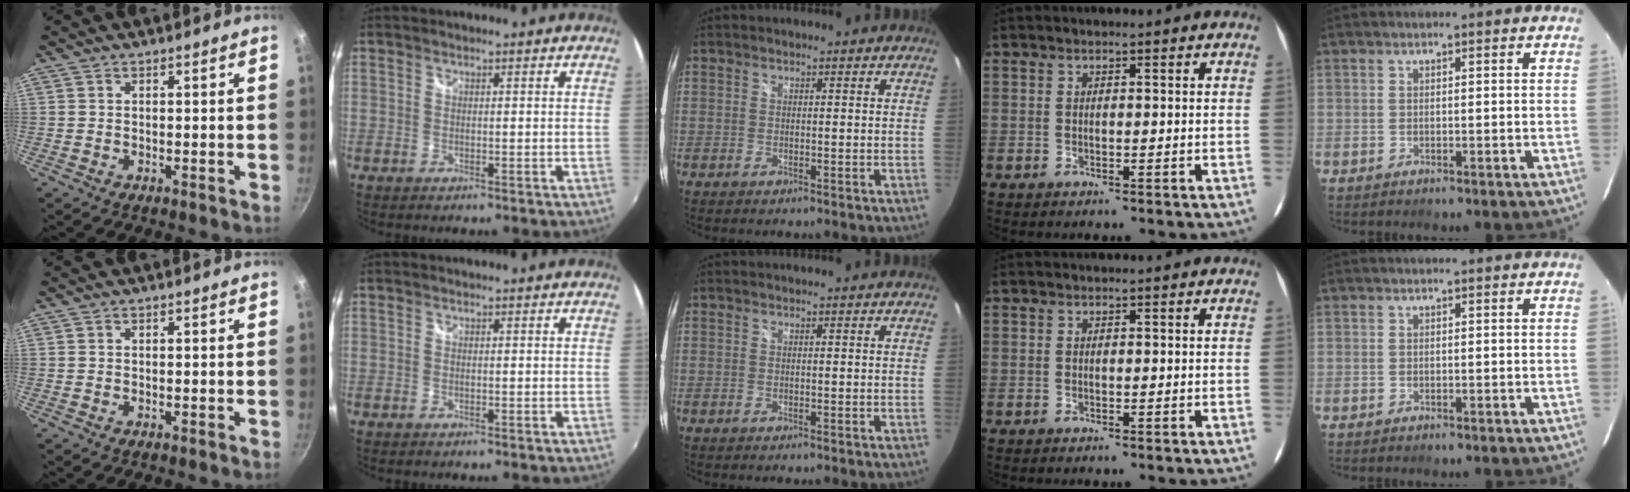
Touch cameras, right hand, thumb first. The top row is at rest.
{}